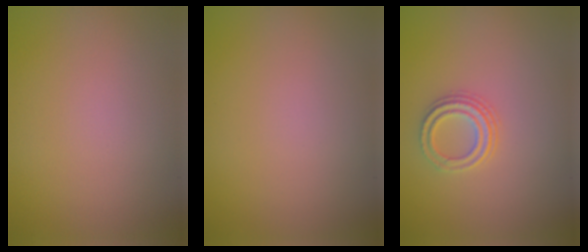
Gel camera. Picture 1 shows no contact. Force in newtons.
{"total": 0.0}
{"total": 2.4, "press": 2.2, "slide": 0.8}